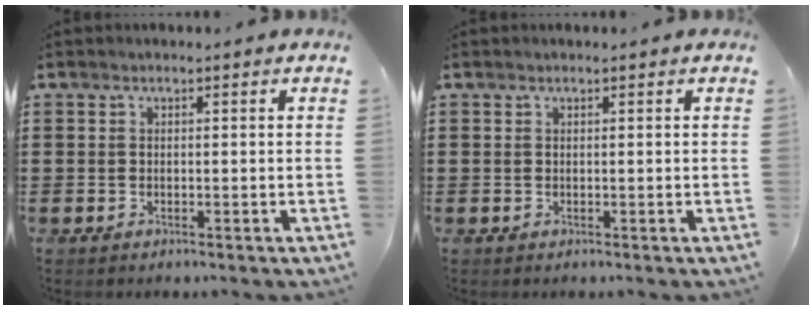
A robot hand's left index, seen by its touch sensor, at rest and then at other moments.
{"total": 0.0}